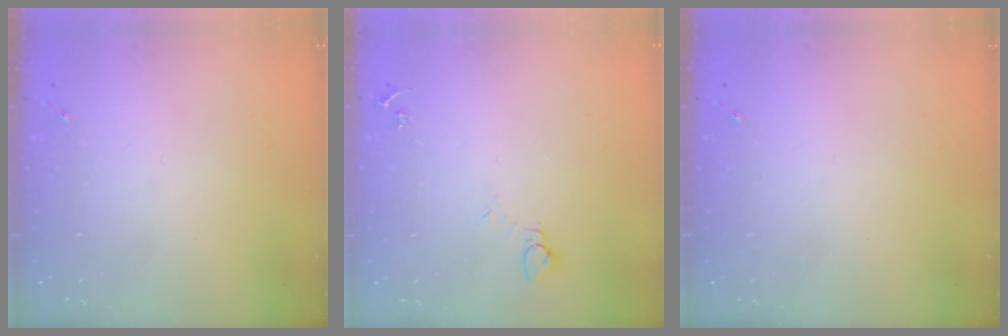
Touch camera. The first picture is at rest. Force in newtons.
{"total": 3.7, "press": 3.7, "slide": 0.3}
{"total": 0.0}